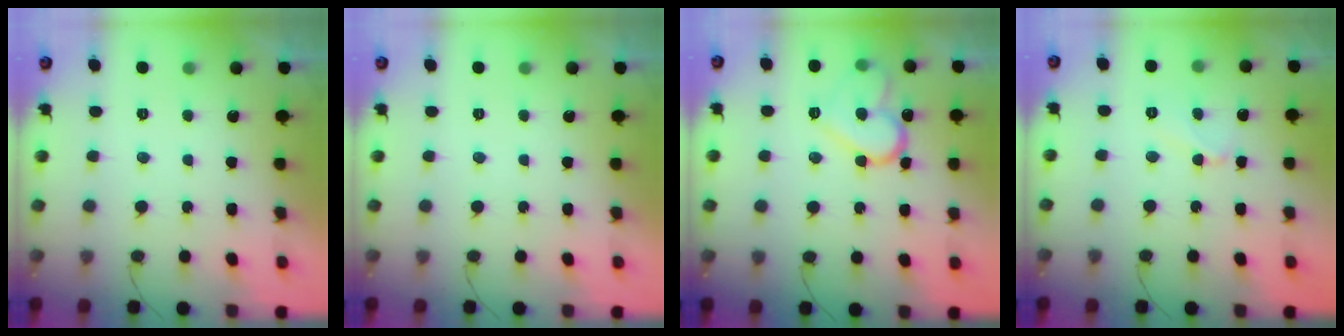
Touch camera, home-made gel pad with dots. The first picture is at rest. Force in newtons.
{"total": 0.0}
{"total": 14.0, "press": 13.9, "slide": 1.5}
{"total": 5.9, "press": 5.9, "slide": 0.5}